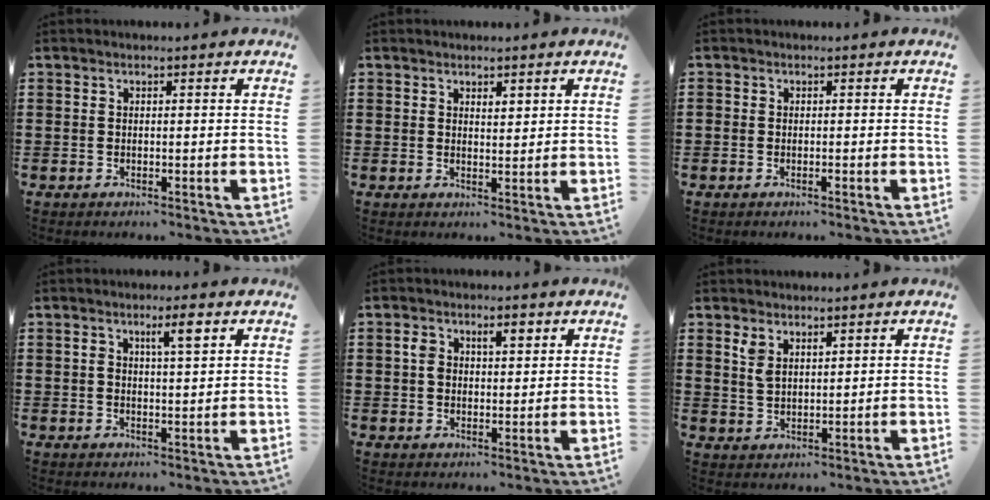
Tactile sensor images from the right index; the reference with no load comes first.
{"total": 1.4, "force": [1.2, 0.6, 0.4], "torque": [-0.009, 0.003, 0.022]}
{"total": 0.6, "force": [-0.4, 0.4, 0.3], "torque": [-0.006, 0.000, -0.007]}
{"total": 3.9, "force": [1.8, 0.8, 3.3], "torque": [-0.054, 0.001, 0.024]}
{"total": 3.9, "force": [1.2, 2.3, 2.9], "torque": [-0.056, 0.010, 0.016]}
{"total": 3.0, "force": [2.1, 1.4, 1.5], "torque": [-0.036, 0.003, 0.039]}